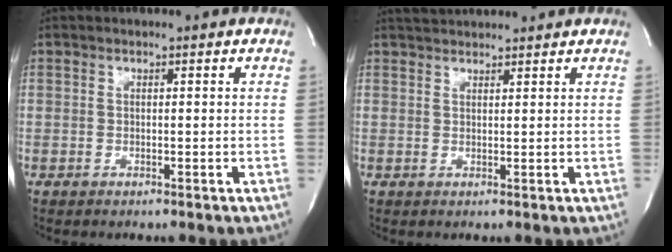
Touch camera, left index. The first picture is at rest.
{"total": 3.8, "force": [3.8, 0.3, 0.7], "torque": [-0.017, 0.028, 0.063]}